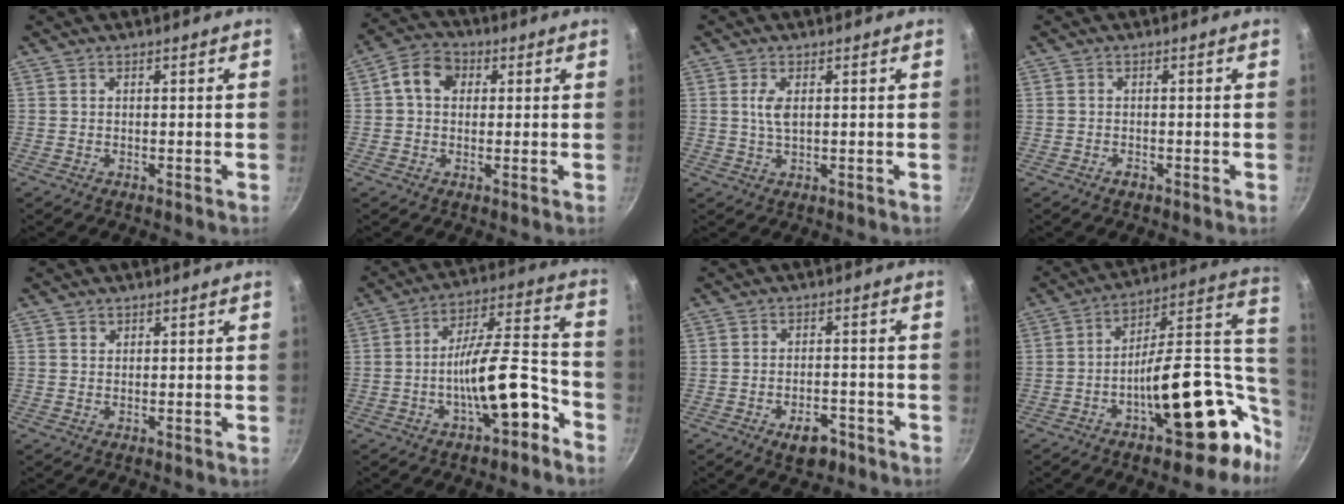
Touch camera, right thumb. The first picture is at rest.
{"total": 7.0, "force": [1.5, 5.4, 4.2], "torque": [-0.054, 0.013, 0.009]}
{"total": 3.2, "force": [0.7, 1.4, 2.8], "torque": [-0.056, 0.001, 0.014]}
{"total": 1.3, "force": [-0.8, 0.7, 0.7], "torque": [-0.013, 0.006, -0.016]}
{"total": 1.0, "force": [0.6, 0.8, 0.3], "torque": [-0.002, 0.002, 0.009]}
{"total": 15.0, "force": [-6.8, 5.1, 12.4], "torque": [-0.162, 0.073, -0.107]}
{"total": 5.8, "force": [-3.4, 3.1, 3.6], "torque": [-0.038, 0.022, -0.046]}
{"total": 25.4, "force": [-6.5, 12.1, 21.3], "torque": [-0.240, 0.052, -0.089]}